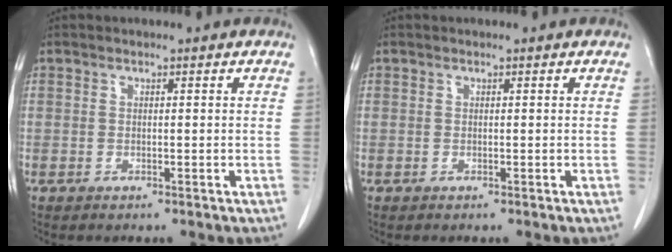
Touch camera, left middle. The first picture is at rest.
{"total": 0.0}